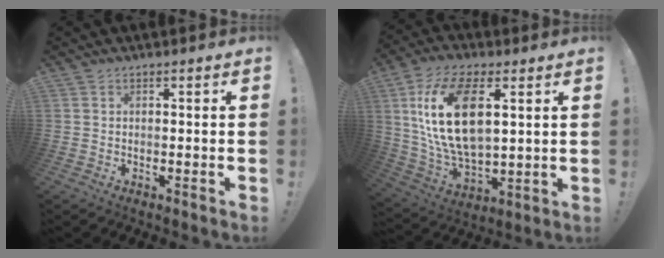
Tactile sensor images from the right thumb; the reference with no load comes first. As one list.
[{"total": 20.2, "force": [6.1, 10.8, 16.0], "torque": [-0.317, -0.018, 0.105]}]